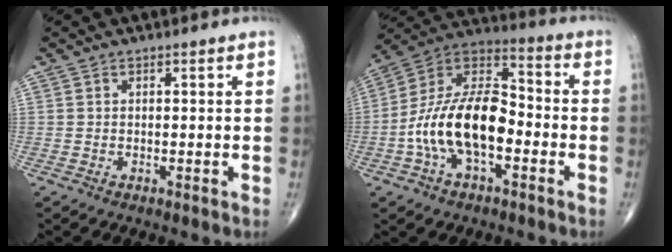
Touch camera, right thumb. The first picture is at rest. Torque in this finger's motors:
{"motor_torque": [1.10, 1.02, 1.16, -1.07, 0.57]}